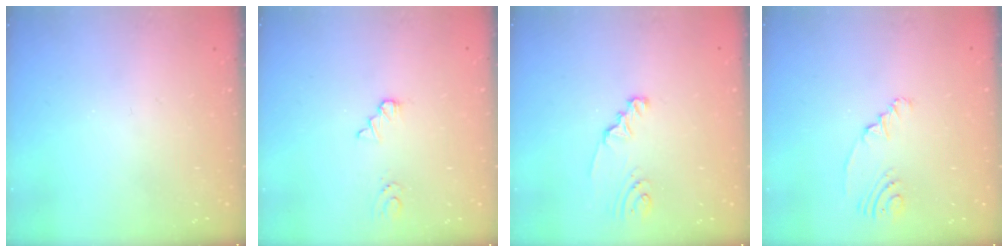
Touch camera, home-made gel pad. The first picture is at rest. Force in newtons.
{"total": 1.6, "press": 1.6, "slide": 0.2}
{"total": 2.3, "press": 2.3, "slide": 0.1}
{"total": 5.6, "press": 2.8, "slide": 4.9}